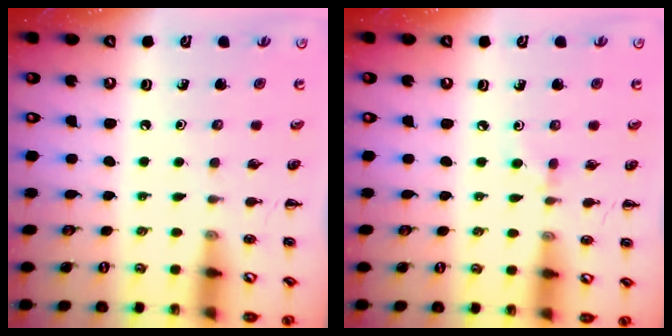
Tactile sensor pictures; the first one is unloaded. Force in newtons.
{"total": 2.8, "press": 2.6, "slide": 1.1}